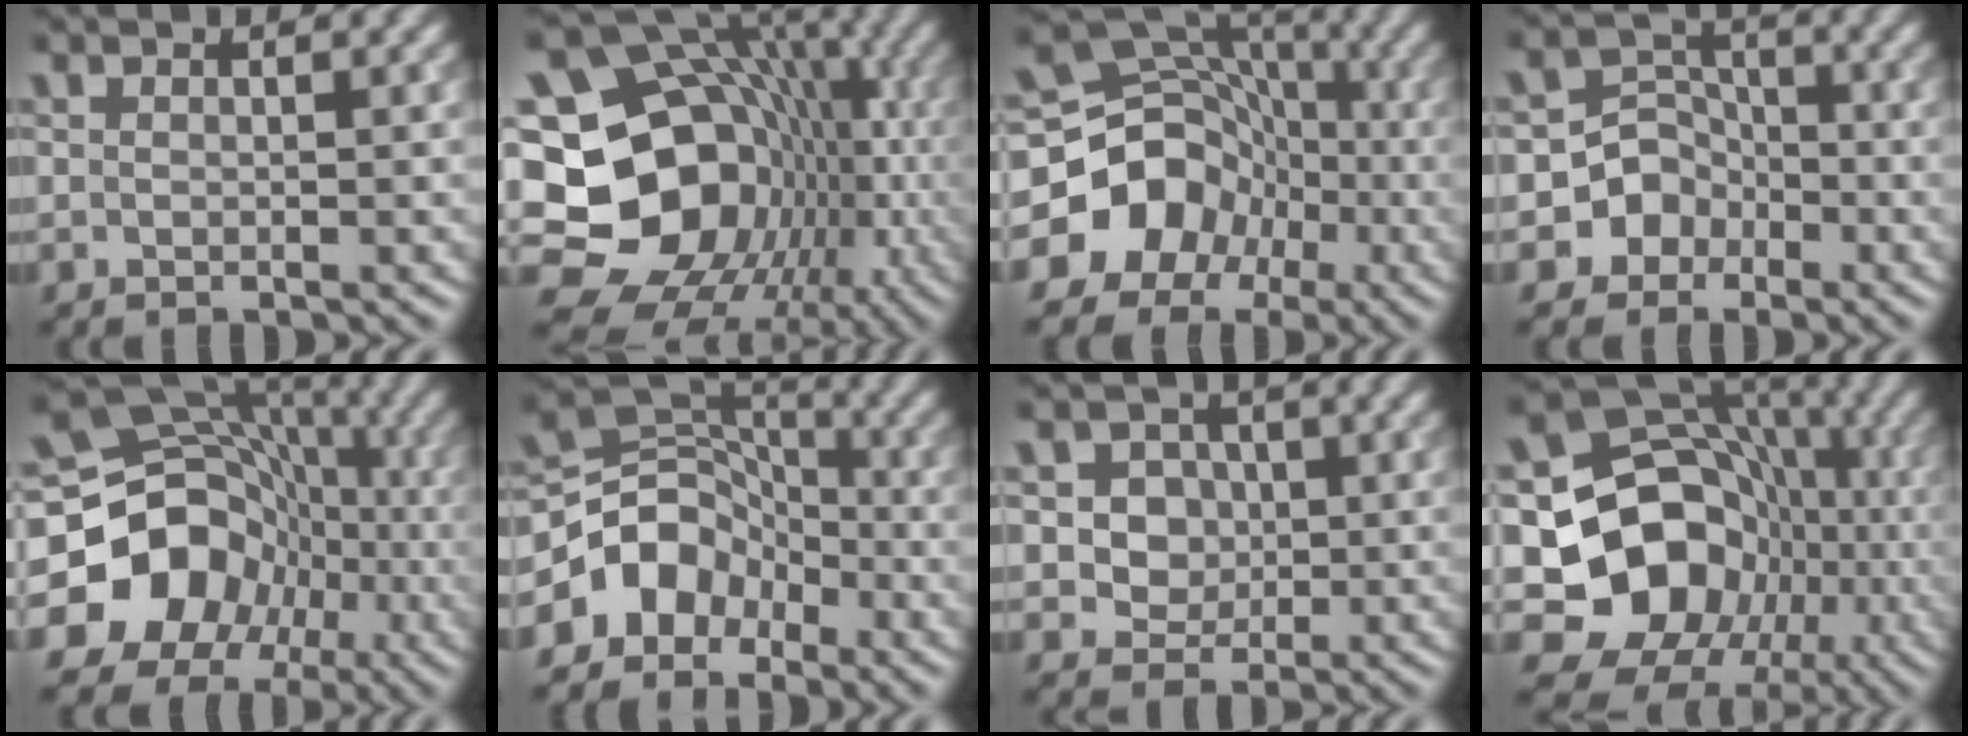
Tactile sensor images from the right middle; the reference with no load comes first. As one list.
[{"total": 20.7, "force": [-3.6, 17.8, 9.9], "torque": [-0.141, 0.023, -0.076]}, {"total": 12.9, "force": [-4.8, 11.4, 3.8], "torque": [-0.069, -0.013, -0.105]}, {"total": 6.5, "force": [-3.3, 5.6, 0.4], "torque": [0.020, 0.004, -0.078]}, {"total": 17.2, "force": [-5.5, 14.9, 6.5], "torque": [-0.137, -0.009, -0.105]}, {"total": 6.2, "force": [-3.1, 4.9, 2.2], "torque": [-0.030, 0.010, -0.072]}, {"total": 4.7, "force": [1.1, 4.1, 2.1], "torque": [-0.022, 0.013, 0.011]}, {"total": 15.2, "force": [-3.8, 12.8, 7.1], "torque": [-0.122, -0.004, -0.078]}]